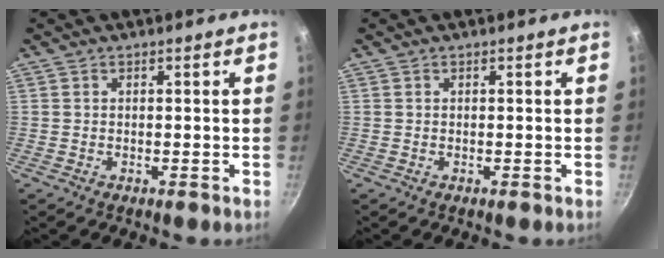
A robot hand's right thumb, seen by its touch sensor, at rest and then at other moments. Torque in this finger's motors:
{"motor_torque": [-0.17, 0.17, 0.03, -0.03, 0.00]}